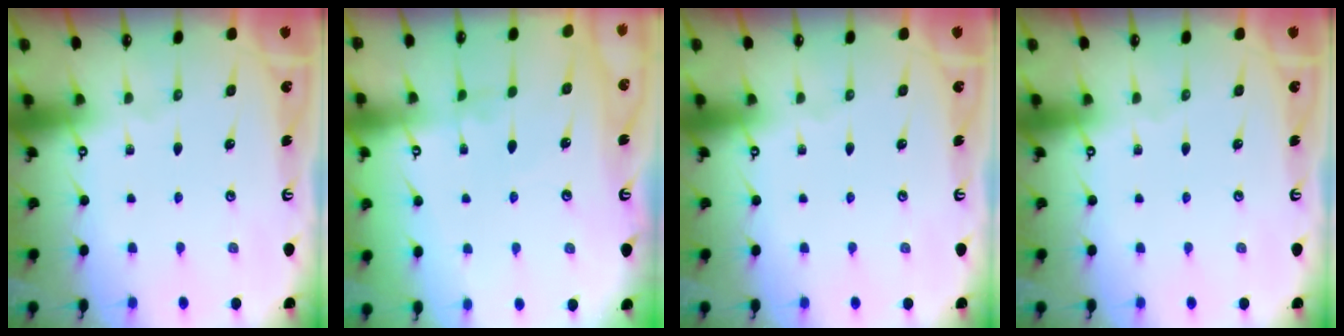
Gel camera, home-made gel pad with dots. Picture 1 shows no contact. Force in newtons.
{"total": 2.9, "press": 2.9, "slide": 0.4}
{"total": 0.0}
{"total": 0.0}